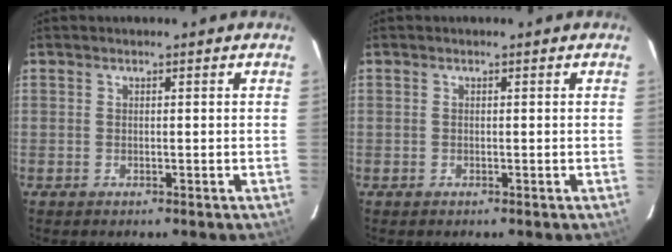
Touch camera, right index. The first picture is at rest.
{"total": 0.0}